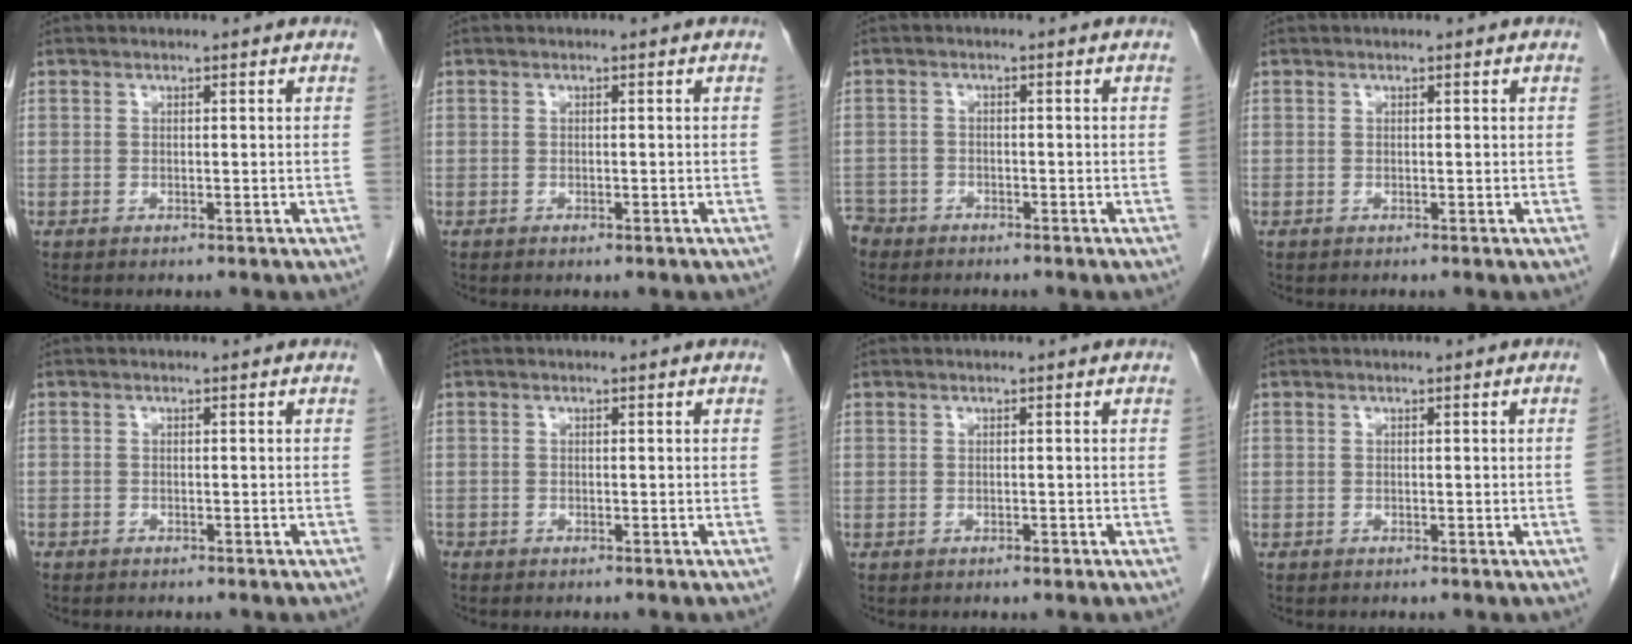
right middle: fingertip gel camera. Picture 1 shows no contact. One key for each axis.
{"total": 0.8, "fx": -0.5, "fy": 0.3, "fz": 0.5, "tx": -0.009, "ty": 0.000, "tz": -0.004}
{"total": 3.7, "fx": -3.2, "fy": 1.9, "fz": -0.2, "tx": 0.000, "ty": 0.001, "tz": -0.065}
{"total": 0.0}
{"total": 0.9, "fx": -0.8, "fy": 0.4, "fz": 0.3, "tx": -0.008, "ty": 0.001, "tz": -0.012}
{"total": 0.7, "fx": -0.6, "fy": 0.4, "fz": 0.1, "tx": -0.008, "ty": 0.001, "tz": -0.014}
{"total": 0.6, "fx": -0.4, "fy": 0.2, "fz": 0.4, "tx": -0.006, "ty": 0.001, "tz": -0.004}
{"total": 0.6, "fx": -0.1, "fy": -0.3, "fz": 0.6, "tx": -0.002, "ty": 0.002, "tz": -0.002}